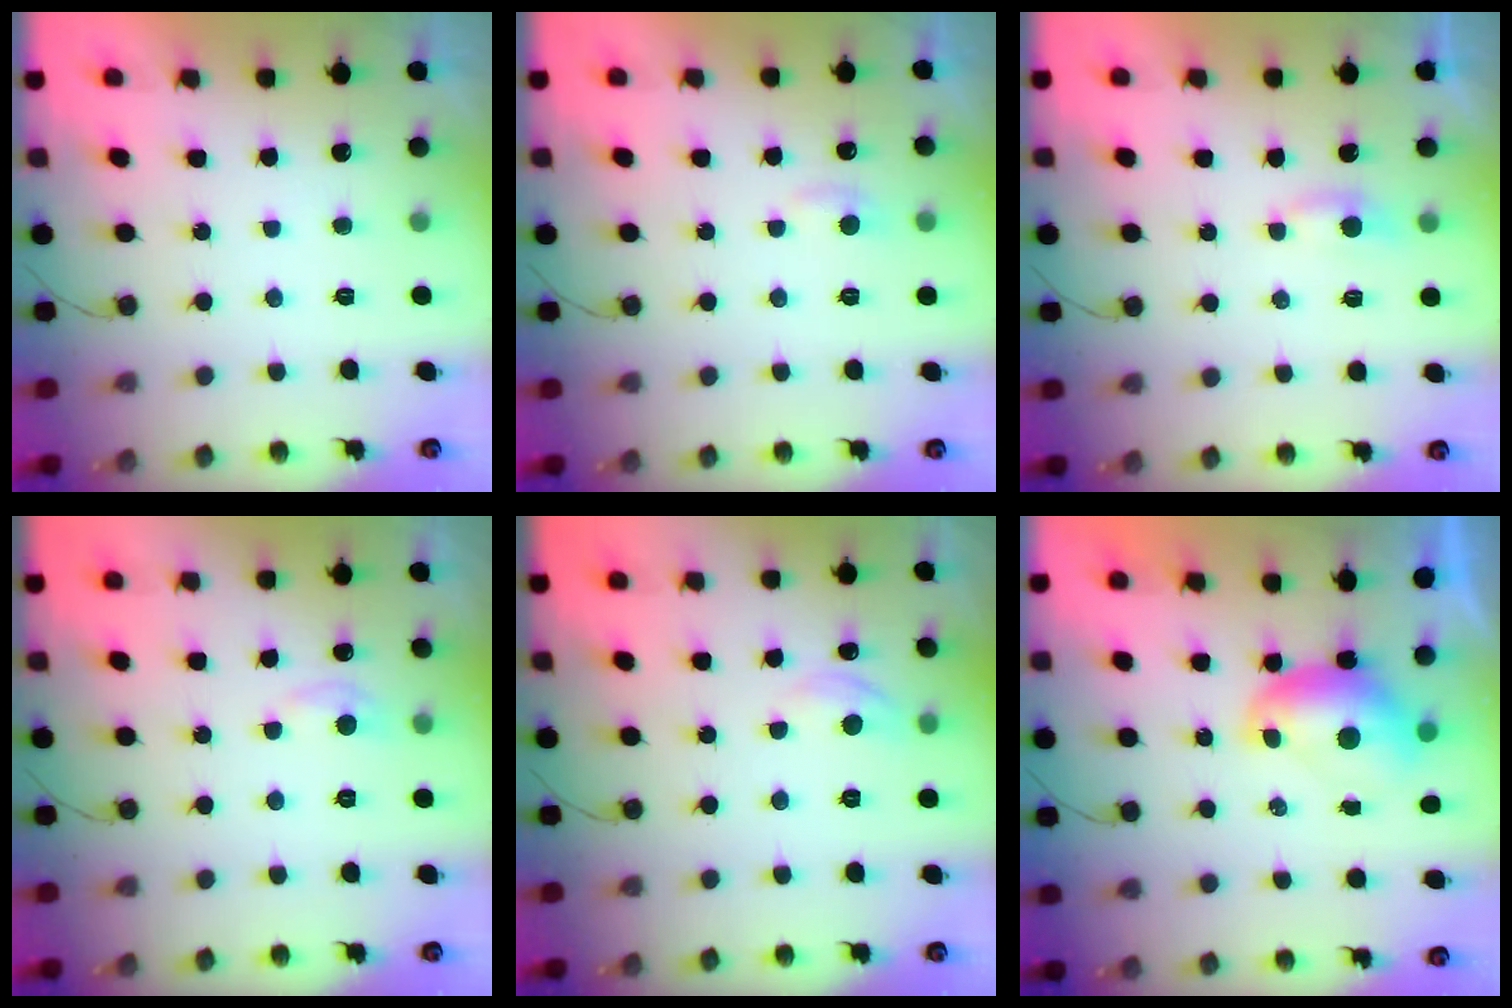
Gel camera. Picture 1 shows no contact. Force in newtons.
{"total": 4.8, "press": 4.7, "slide": 0.6}
{"total": 3.4, "press": 3.4, "slide": 0.5}
{"total": 4.5, "press": 4.4, "slide": 0.6}
{"total": 5.5, "press": 5.5, "slide": 0.6}
{"total": 8.0, "press": 8.0, "slide": 0.1}